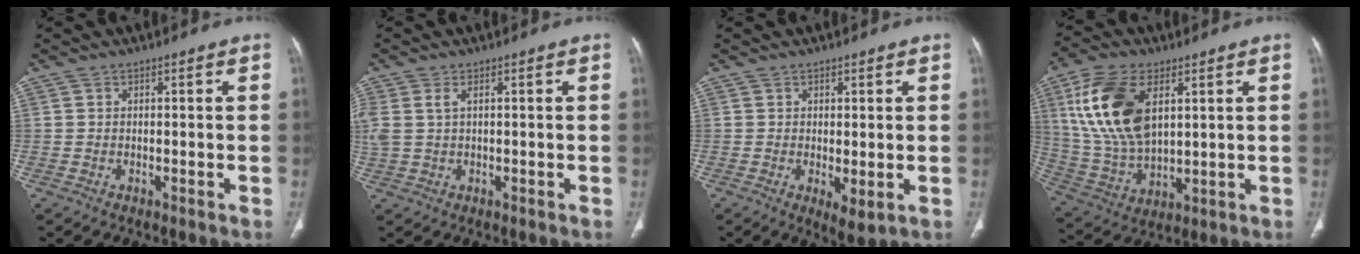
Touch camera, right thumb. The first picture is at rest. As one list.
[{"total": 4.8, "force": [1.2, 2.7, 3.8], "torque": [-0.115, 0.016, 0.031]}, {"total": 4.0, "force": [-0.8, 1.5, 3.6], "torque": [-0.063, -0.016, -0.010]}, {"total": 18.5, "force": [5.9, 10.2, 14.2], "torque": [-0.278, -0.015, 0.121]}]